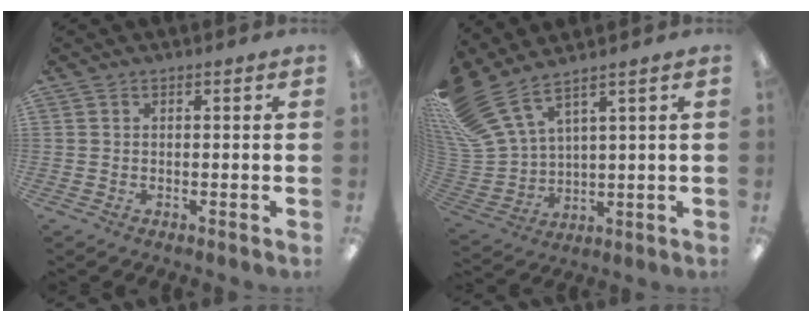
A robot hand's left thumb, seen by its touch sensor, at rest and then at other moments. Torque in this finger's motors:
{"motor_torque": [0.50, 0.24, 1.41, -1.35, 0.24]}